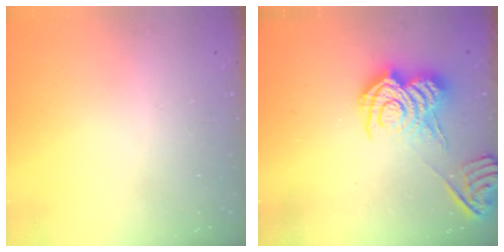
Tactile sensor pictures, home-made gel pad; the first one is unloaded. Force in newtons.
{"total": 12.7, "press": 12.6, "slide": 0.7}